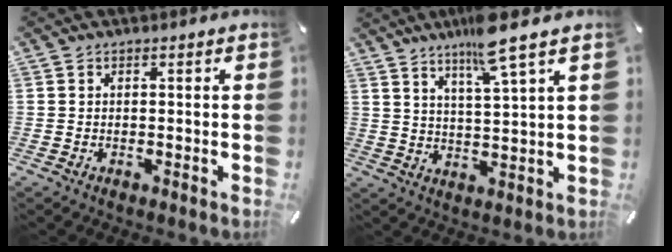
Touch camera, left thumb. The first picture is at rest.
{"total": 9.4, "force": [7.2, 0.4, 6.1], "torque": [-0.114, -0.032, 0.122]}